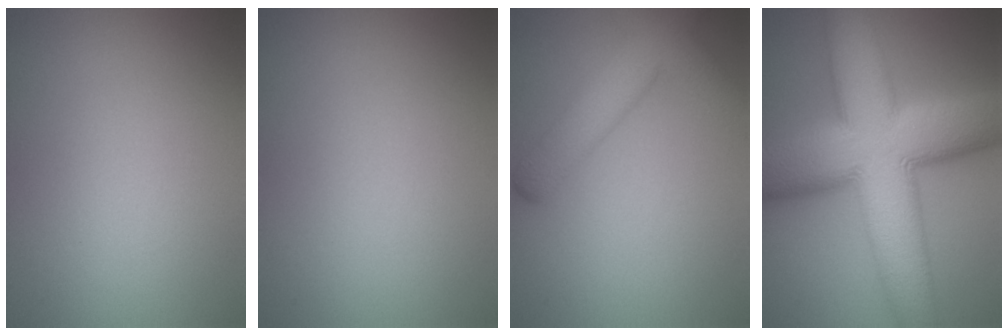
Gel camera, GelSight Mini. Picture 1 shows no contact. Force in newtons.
{"total": 0.0}
{"total": 5.4, "press": 5.3, "slide": 0.3}
{"total": 15.7, "press": 15.7, "slide": 0.5}